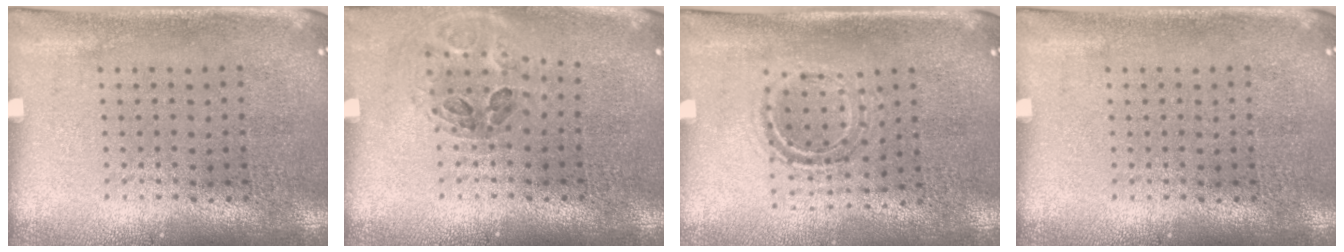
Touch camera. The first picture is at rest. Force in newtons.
{"total": 1.0, "press": 1.0, "slide": 0.1}
{"total": 1.0, "press": 0.9, "slide": 0.3}
{"total": 0.0}